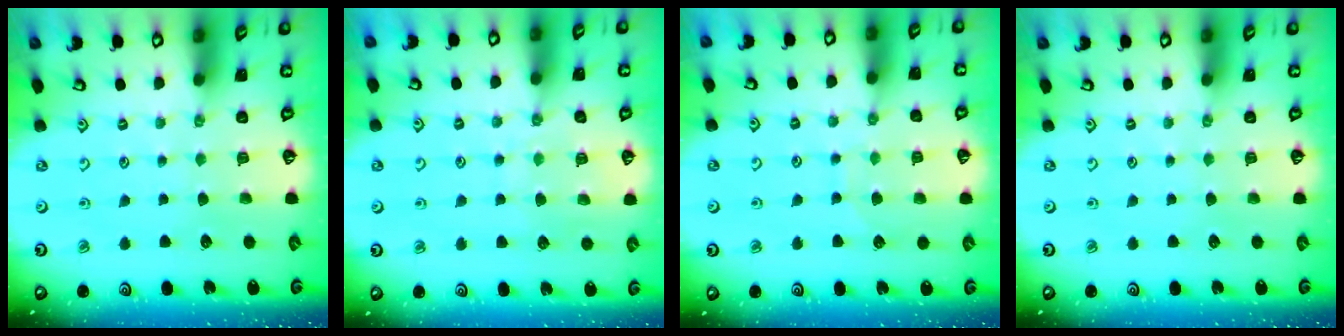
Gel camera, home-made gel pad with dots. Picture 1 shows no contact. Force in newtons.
{"total": 6.5, "press": 6.5, "slide": 0.7}
{"total": 7.6, "press": 7.6, "slide": 0.6}
{"total": 0.0}